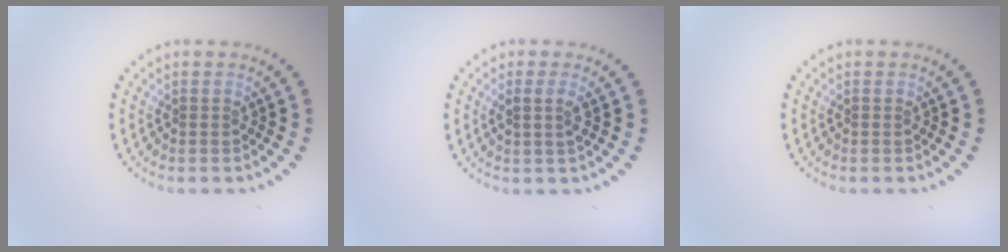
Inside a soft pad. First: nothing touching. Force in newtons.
{"total": 1.4, "press": 1.2, "slide": 0.6}
{"total": 0.0}